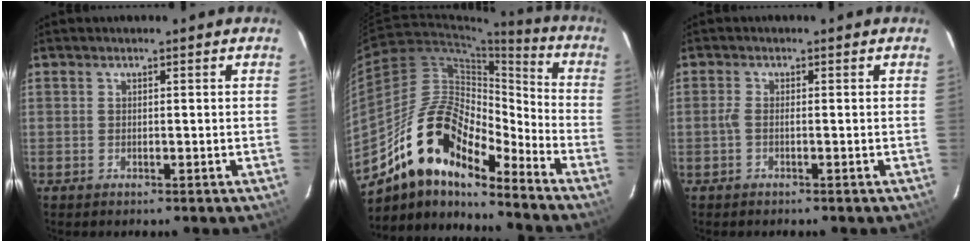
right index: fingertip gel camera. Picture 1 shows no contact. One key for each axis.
{"total": 18.6, "fx": -13.5, "fy": 6.4, "fz": 11.0, "tx": -0.191, "ty": 0.002, "tz": -0.261}
{"total": 1.4, "fx": -0.5, "fy": 0.2, "fz": 1.3, "tx": -0.028, "ty": 0.001, "tz": -0.012}